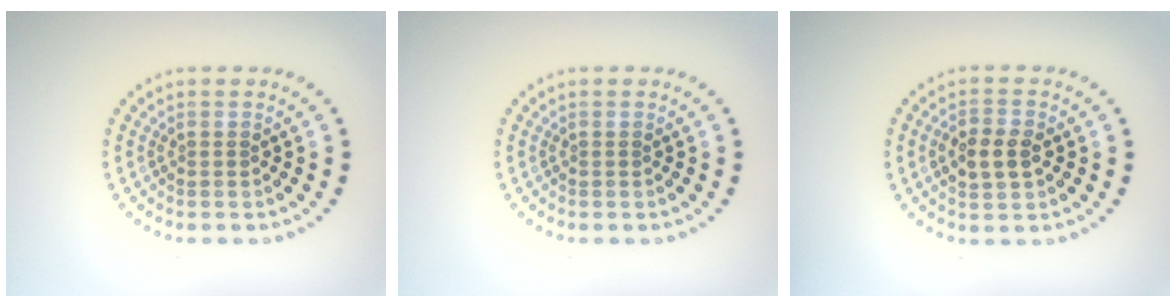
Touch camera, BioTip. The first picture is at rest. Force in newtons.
{"total": 0.0}
{"total": 3.0, "press": 3.0, "slide": 0.2}